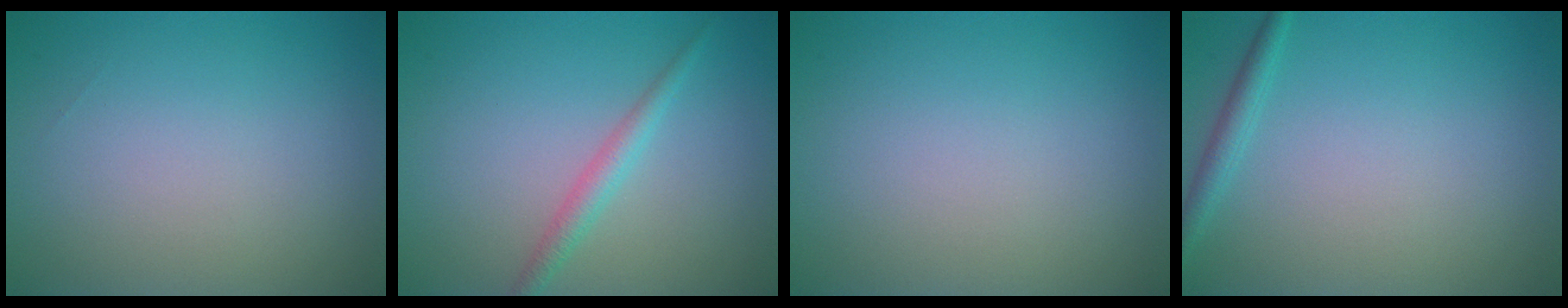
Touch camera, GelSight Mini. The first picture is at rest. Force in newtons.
{"total": 1.8, "press": 1.8, "slide": 0.1}
{"total": 0.0}
{"total": 1.5, "press": 1.4, "slide": 0.1}